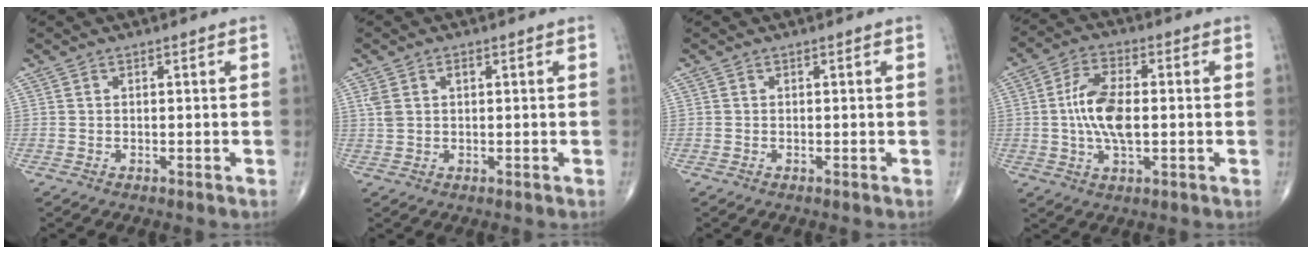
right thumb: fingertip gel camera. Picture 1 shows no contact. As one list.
[{"total": 3.3, "force": [1.1, 2.0, 2.5], "torque": [-0.060, 0.011, 0.026]}, {"total": 0.0}, {"total": 10.1, "force": [-0.1, 4.7, 8.9], "torque": [-0.177, 0.005, -0.004]}]